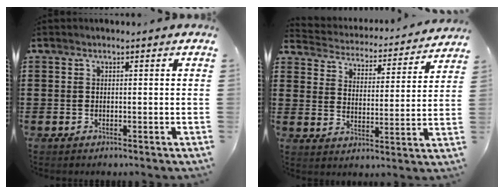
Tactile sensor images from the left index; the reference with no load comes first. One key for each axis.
{"total": 3.4, "fx": 3.4, "fy": 0.1, "fz": -0.2, "tx": -0.020, "ty": -0.031, "tz": 0.050}